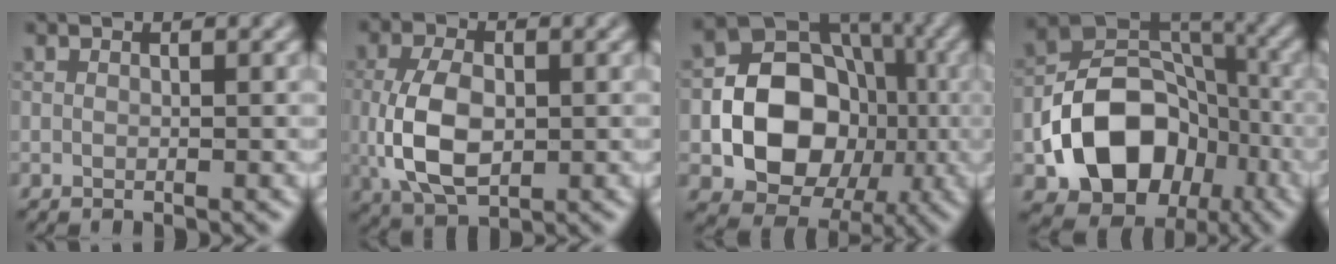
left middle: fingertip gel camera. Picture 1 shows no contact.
{"total": 6.3, "force": [-0.3, 3.9, 4.9], "torque": [-0.114, -0.006, -0.005]}
{"total": 11.4, "force": [-1.7, 9.3, 6.4], "torque": [-0.068, 0.000, -0.048]}
{"total": 11.3, "force": [-4.0, 8.3, 6.6], "torque": [-0.099, 0.000, -0.075]}